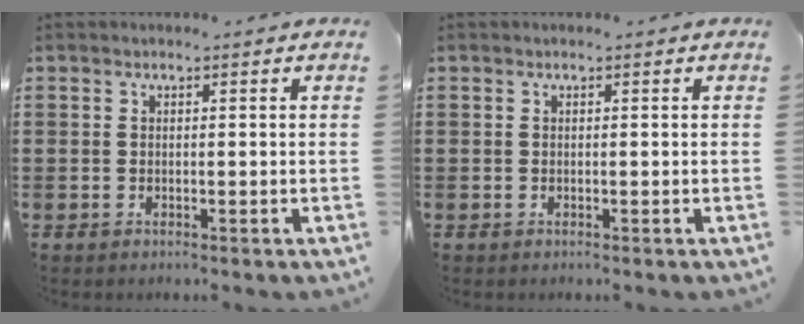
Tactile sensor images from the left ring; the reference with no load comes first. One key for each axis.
{"total": 0.0}